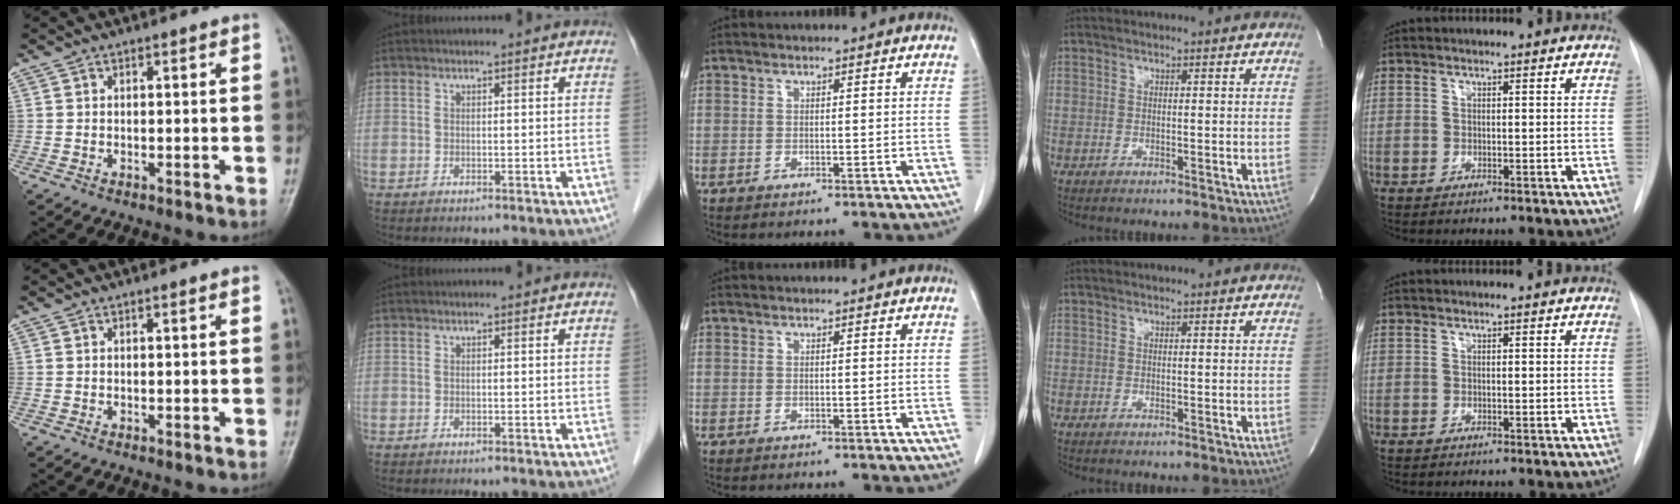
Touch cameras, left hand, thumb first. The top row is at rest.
{}